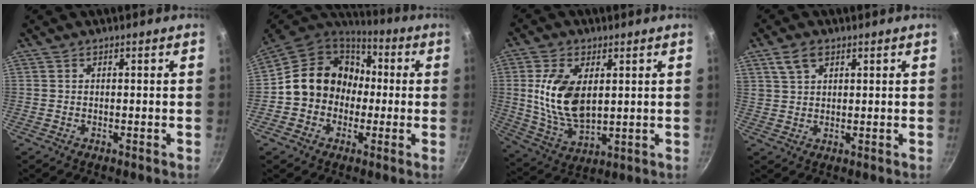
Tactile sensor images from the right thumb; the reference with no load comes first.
{"total": 15.4, "force": [-0.5, 13.6, 7.3], "torque": [-0.081, 0.046, -0.022]}
{"total": 13.3, "force": [2.3, 7.5, 10.8], "torque": [-0.198, -0.019, 0.053]}
{"total": 4.5, "force": [2.4, 2.7, 2.6], "torque": [-0.038, -0.001, 0.048]}